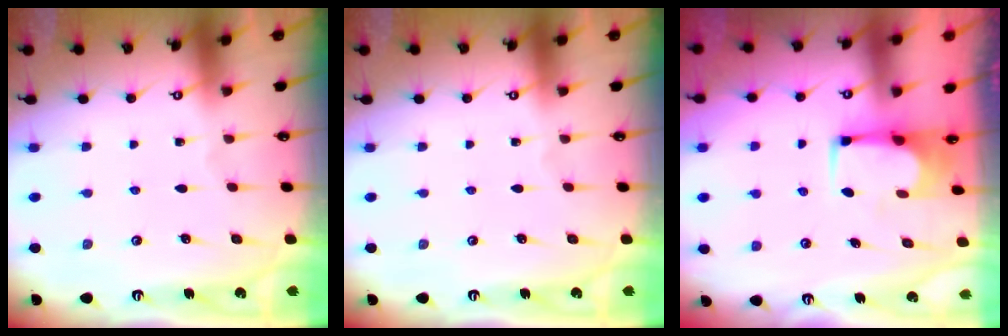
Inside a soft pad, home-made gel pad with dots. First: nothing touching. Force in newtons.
{"total": 0.0}
{"total": 1.8, "press": 1.7, "slide": 0.3}